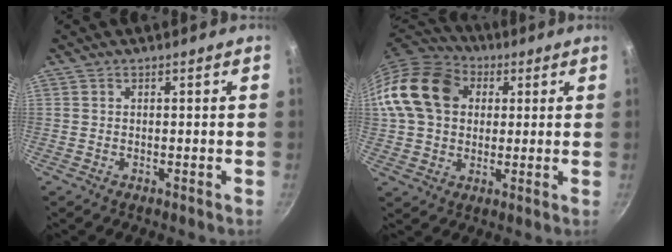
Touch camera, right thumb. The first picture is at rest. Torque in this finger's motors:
{"motor_torque": [0.95, 1.85, 0.80, -0.66, 0.20]}